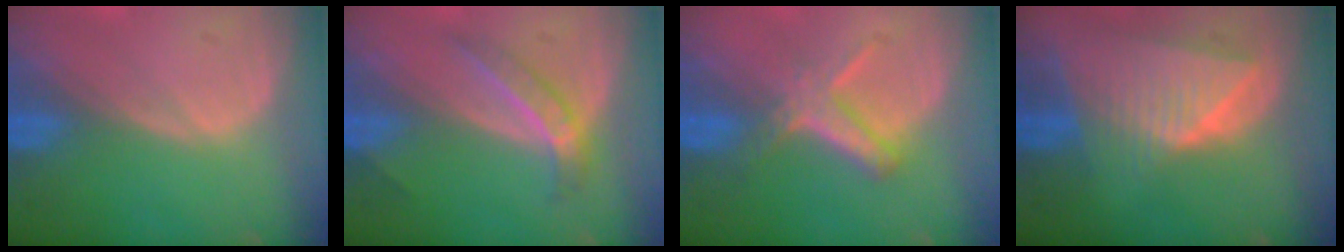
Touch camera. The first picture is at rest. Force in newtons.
{"total": 4.0, "press": 3.9, "slide": 0.7}
{"total": 5.6, "press": 5.1, "slide": 2.4}
{"total": 9.0, "press": 8.0, "slide": 4.2}